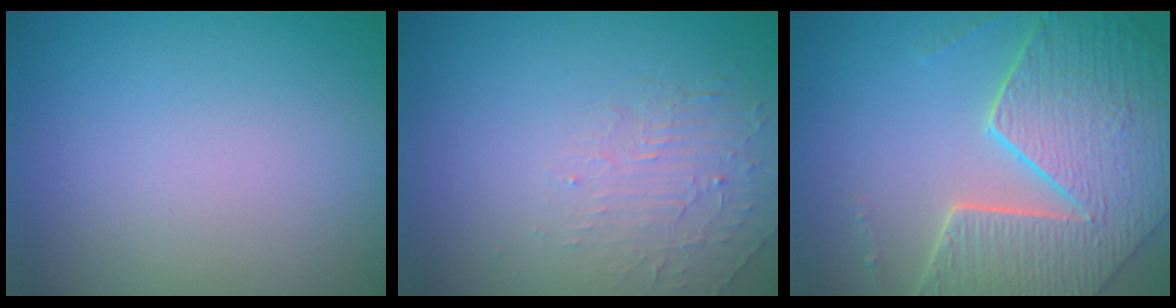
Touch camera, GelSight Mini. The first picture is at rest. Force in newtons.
{"total": 1.9, "press": 0.6, "slide": 1.8}
{"total": 8.9, "press": 6.3, "slide": 6.3}